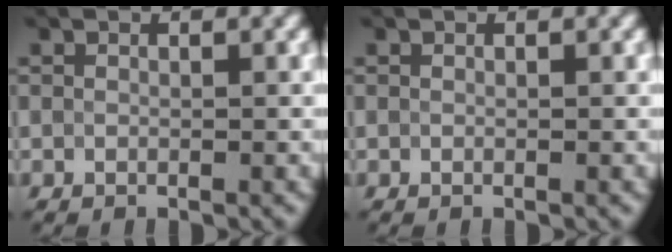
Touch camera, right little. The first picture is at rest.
{"total": 0.0}